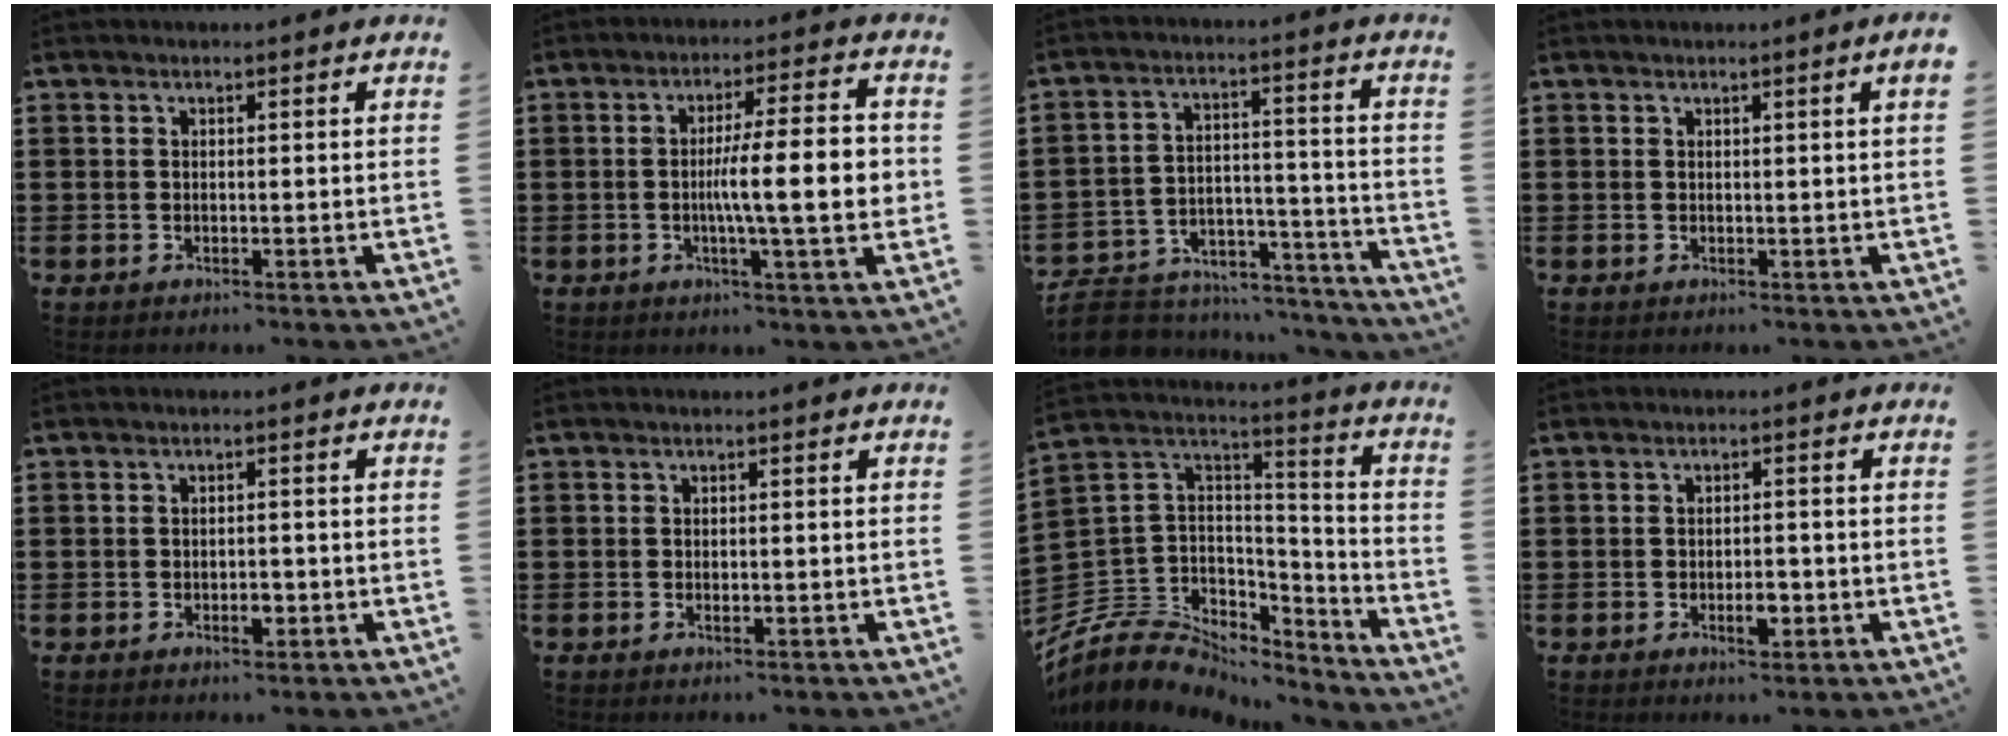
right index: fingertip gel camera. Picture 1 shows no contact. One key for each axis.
{"total": 11.5, "fx": -0.6, "fy": 1.7, "fz": 11.4, "tx": -0.178, "ty": -0.004, "tz": -0.015}
{"total": 6.2, "fx": -5.6, "fy": 2.3, "fz": 1.1, "tx": -0.030, "ty": 0.012, "tz": -0.112}
{"total": 0.9, "fx": 0.4, "fy": -0.4, "fz": 0.8, "tx": -0.013, "ty": -0.003, "tz": 0.007}
{"total": 2.1, "fx": -0.7, "fy": 1.0, "fz": 1.8, "tx": -0.032, "ty": 0.000, "tz": -0.013}
{"total": 0.7, "fx": -0.1, "fy": 0.2, "fz": 0.7, "tx": -0.014, "ty": -0.003, "tz": -0.002}
{"total": 7.1, "fx": -4.5, "fy": 5.3, "fz": 1.3, "tx": -0.056, "ty": -0.007, "tz": -0.086}
{"total": 3.2, "fx": -1.0, "fy": 1.3, "fz": 2.8, "tx": -0.049, "ty": 0.002, "tz": -0.017}